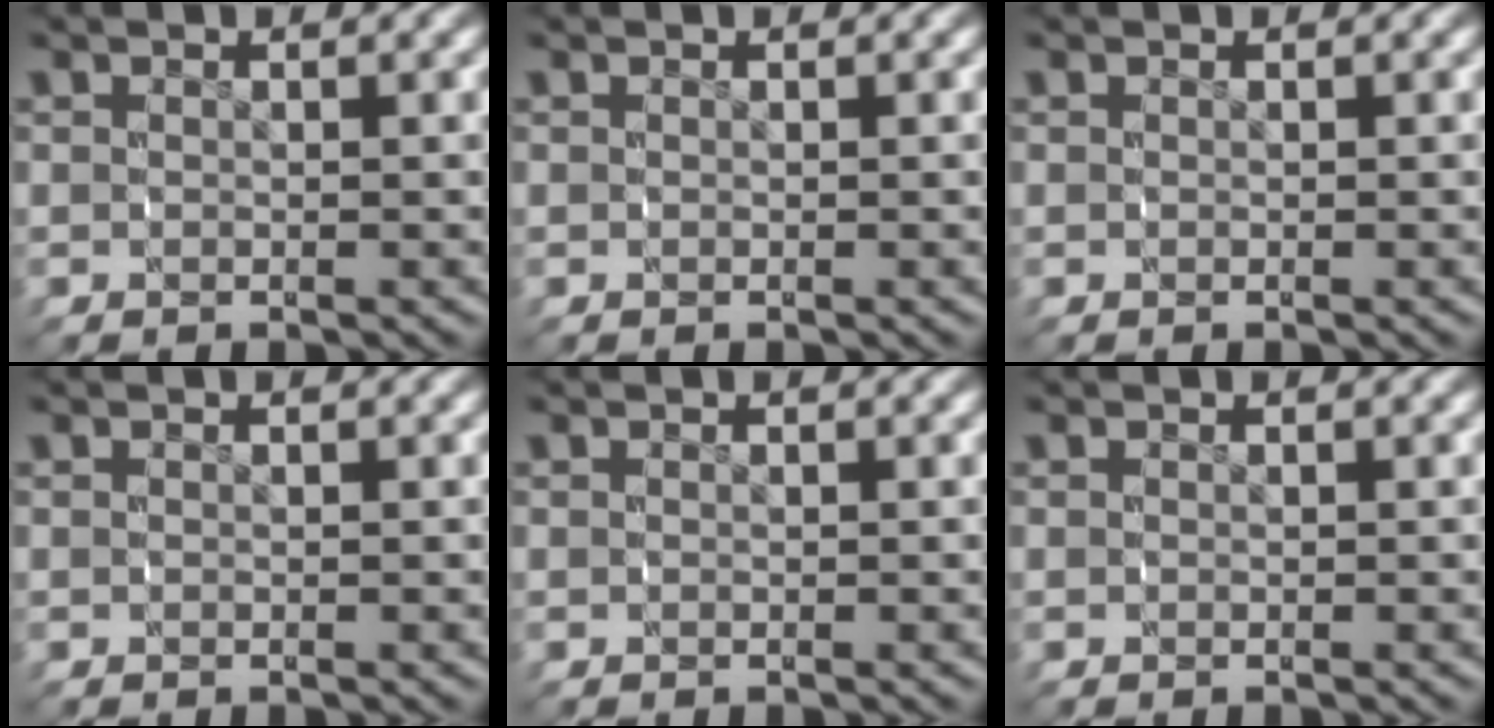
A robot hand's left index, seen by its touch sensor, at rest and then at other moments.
{"total": 0.0}
{"total": 0.0}
{"total": 0.0}
{"total": 0.0}
{"total": 0.0}